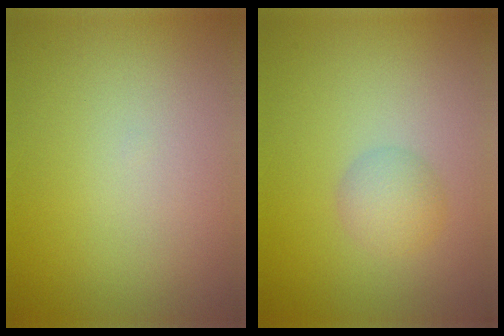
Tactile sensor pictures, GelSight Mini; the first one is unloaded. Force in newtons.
{"total": 2.2, "press": 2.2, "slide": 0.1}